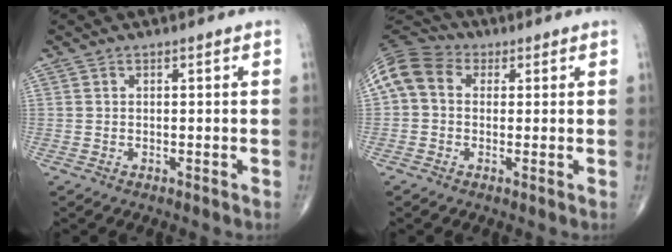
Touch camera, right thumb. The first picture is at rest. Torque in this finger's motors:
{"motor_torque": [-0.20, 0.38, 0.42, 0.13, 0.23]}